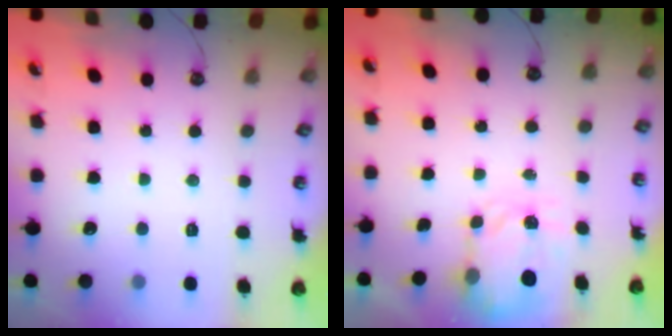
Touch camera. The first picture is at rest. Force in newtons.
{"total": 3.8, "press": 3.8, "slide": 0.5}